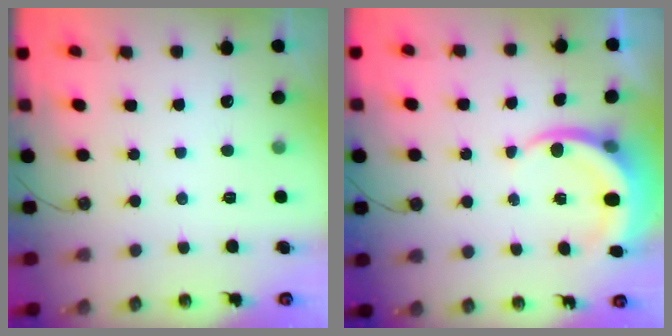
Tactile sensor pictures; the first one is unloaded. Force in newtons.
{"total": 5.4, "press": 5.4, "slide": 0.2}